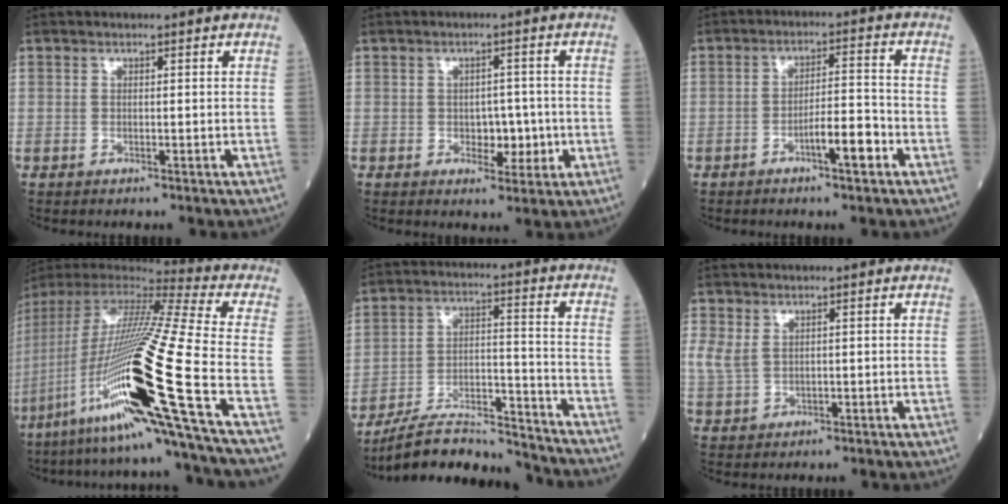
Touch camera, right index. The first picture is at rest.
{"total": 3.8, "force": [-0.5, 2.5, 2.9], "torque": [-0.026, 0.003, -0.003]}
{"total": 5.4, "force": [-2.7, 0.7, 4.7], "torque": [-0.073, 0.004, -0.047]}
{"total": 28.6, "force": [-10.6, -0.9, 26.6], "torque": [-0.498, -0.045, -0.201]}
{"total": 16.1, "force": [-15.2, 1.6, 5.1], "torque": [-0.086, 0.020, -0.241]}
{"total": 3.7, "force": [1.3, 2.4, 2.5], "torque": [-0.070, 0.006, 0.038]}